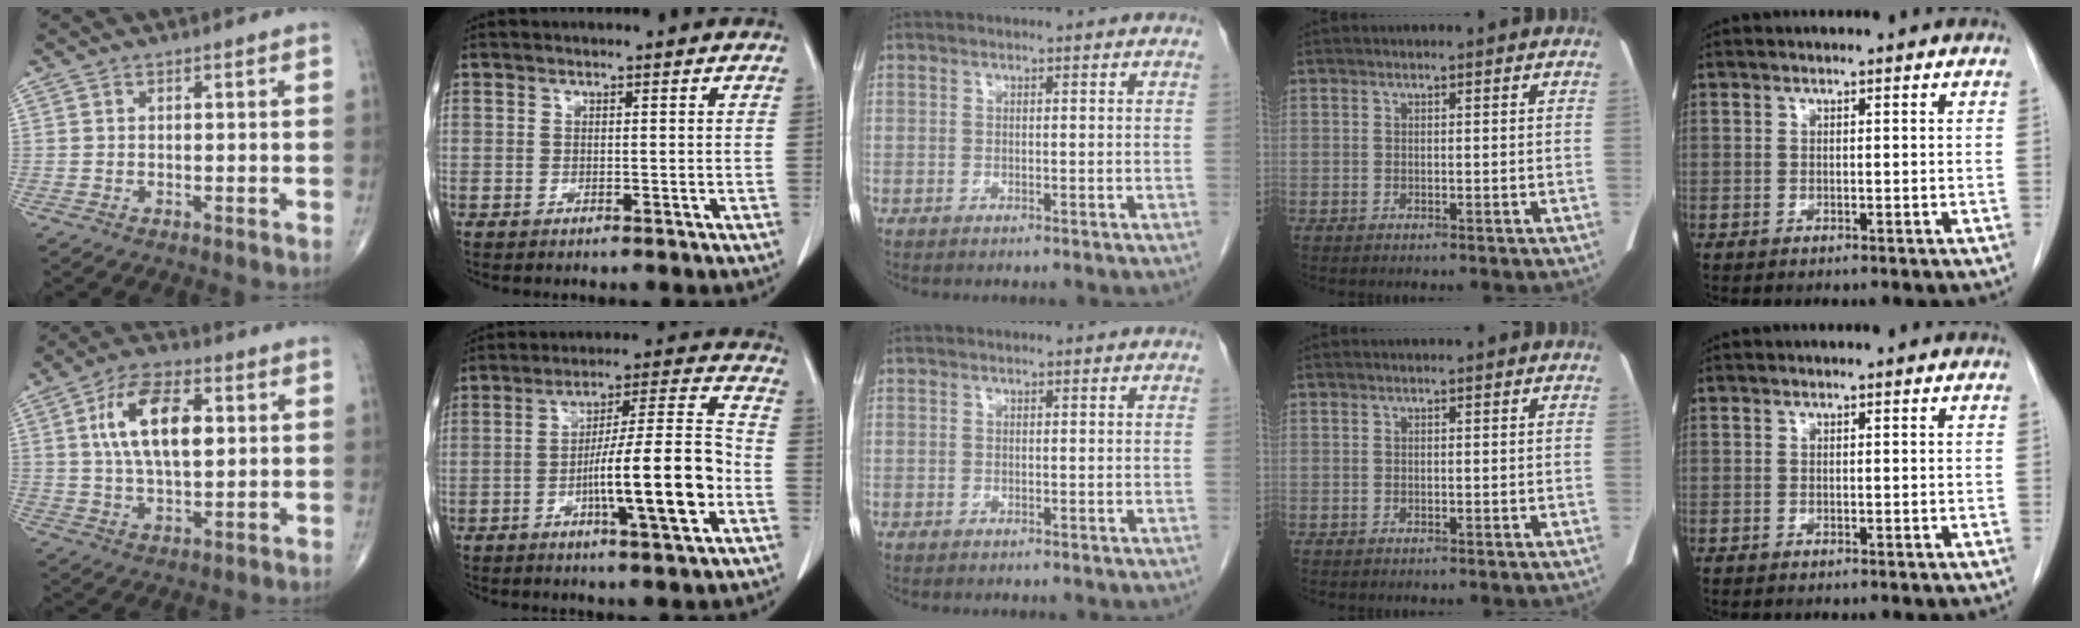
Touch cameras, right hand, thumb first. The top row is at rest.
{"thumb": {"total": 13.8, "force": [3.1, 6.8, 11.6], "torque": [-0.198, 0.001, 0.053]}, "index": {"total": 14.9, "force": [-4.5, 0.8, 14.2], "torque": [-0.230, 0.009, -0.071]}}